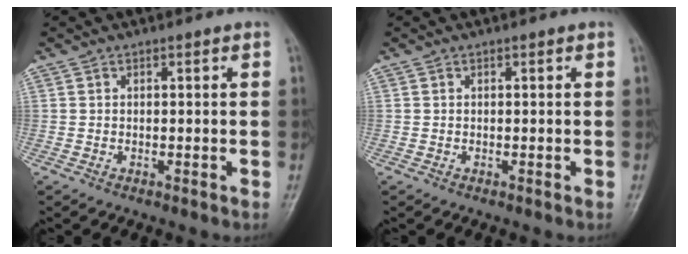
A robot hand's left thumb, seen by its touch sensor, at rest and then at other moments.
{"total": 0.0}